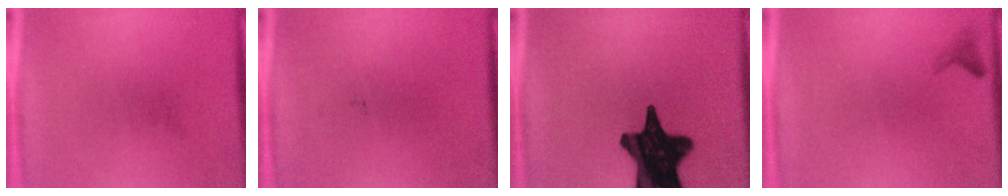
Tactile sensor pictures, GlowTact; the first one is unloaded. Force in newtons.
{"total": 0.0}
{"total": 18.9}
{"total": 1.0}